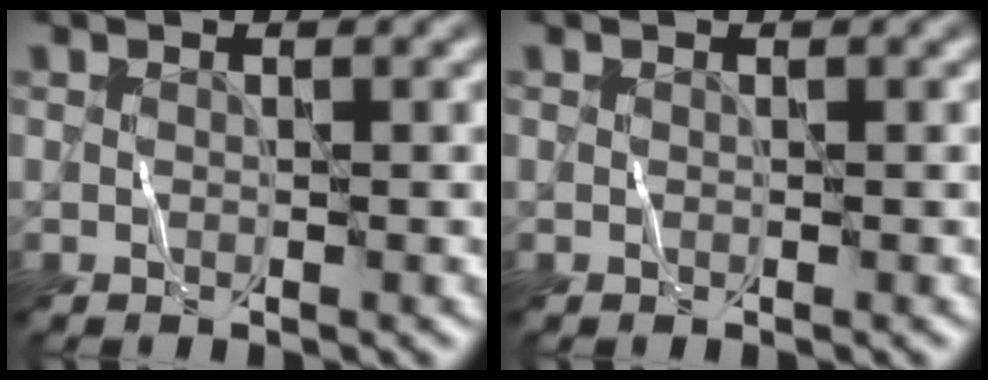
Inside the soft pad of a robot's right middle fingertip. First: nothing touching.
{"total": 0.0}